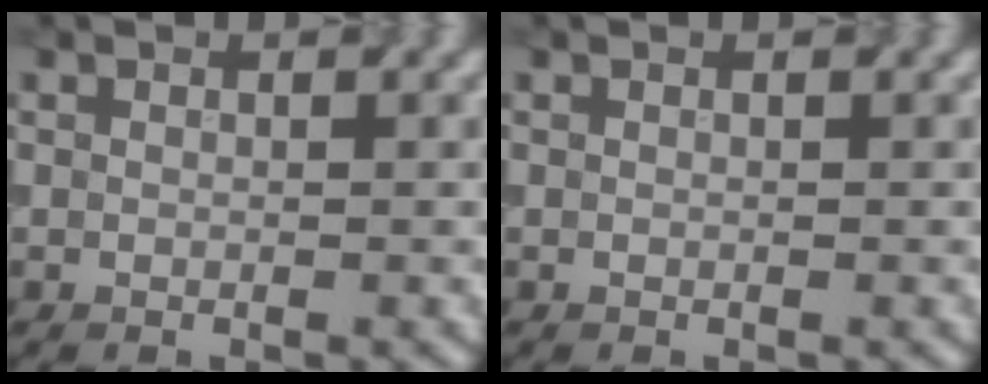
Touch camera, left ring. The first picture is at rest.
{"total": 0.0}